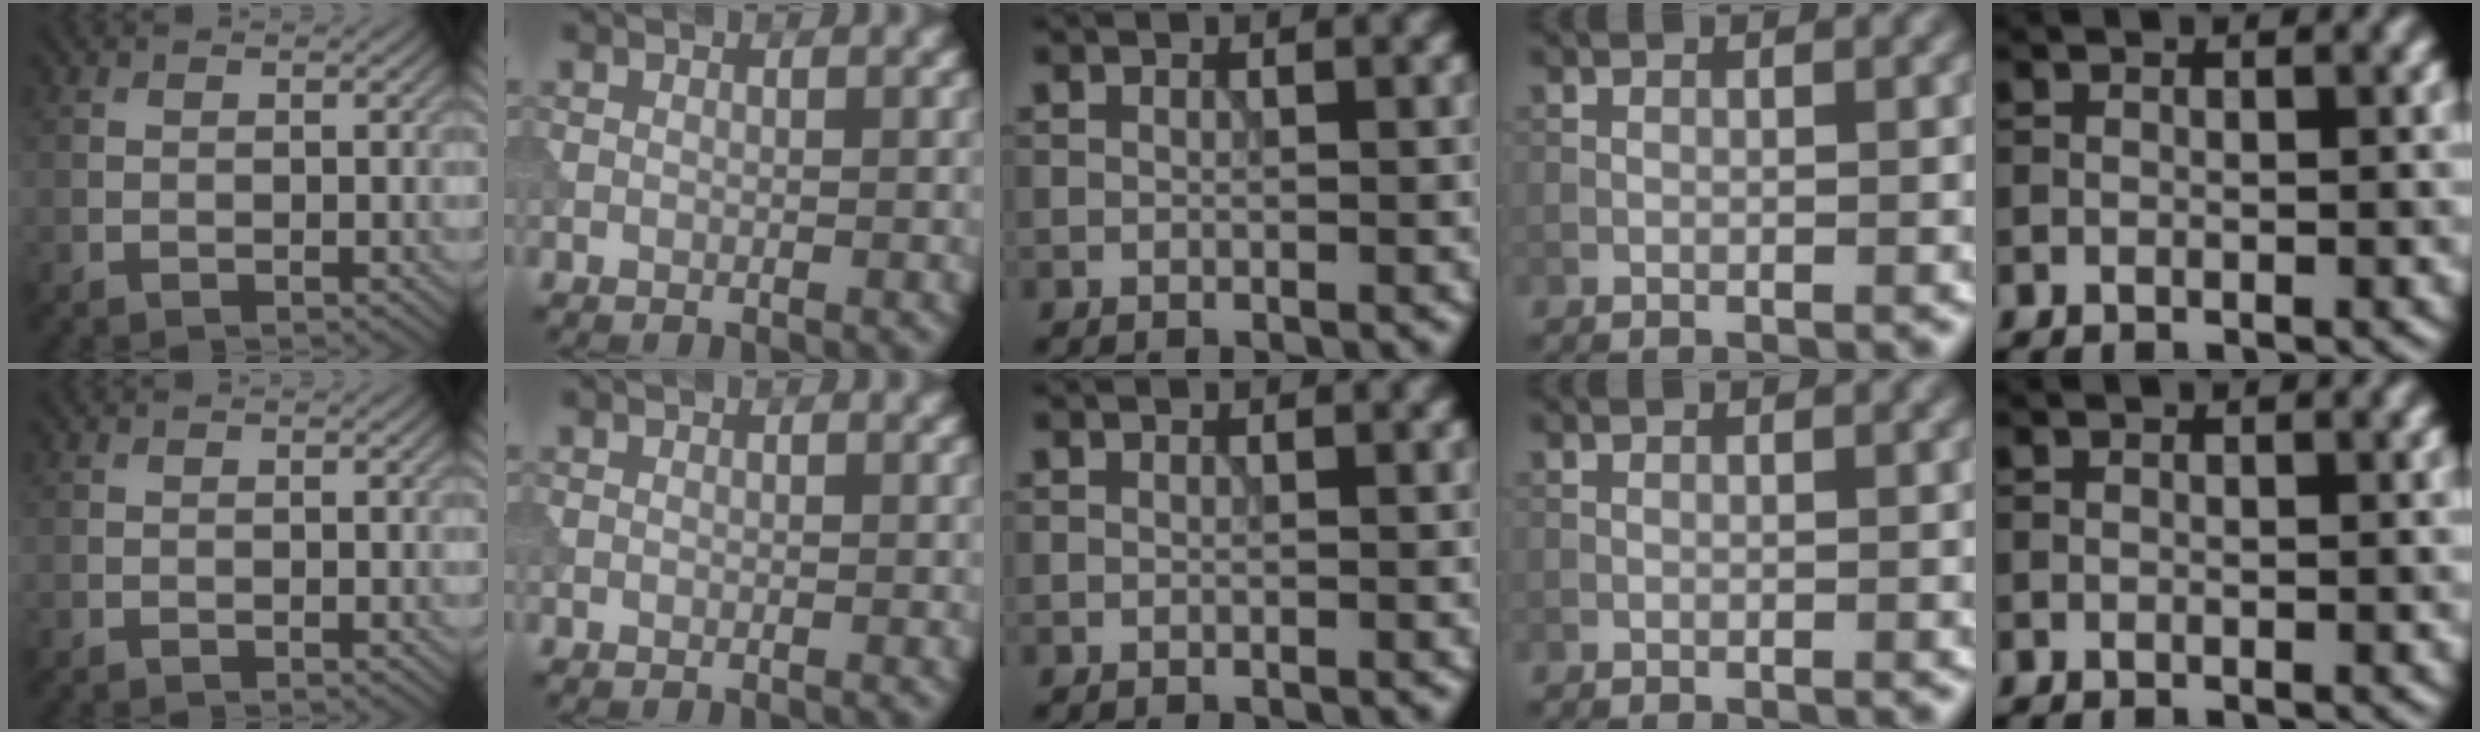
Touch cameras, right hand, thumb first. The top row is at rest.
{}